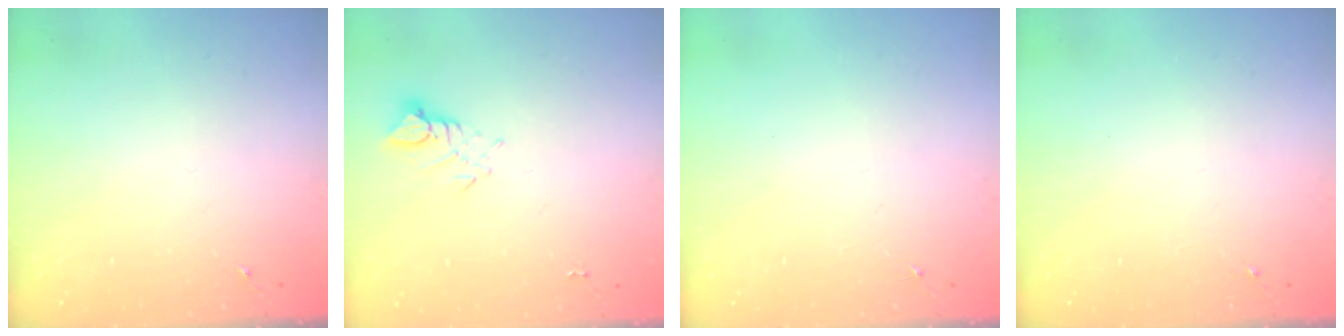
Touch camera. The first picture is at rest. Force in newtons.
{"total": 3.1, "press": 3.1, "slide": 0.1}
{"total": 0.0}
{"total": 0.0}